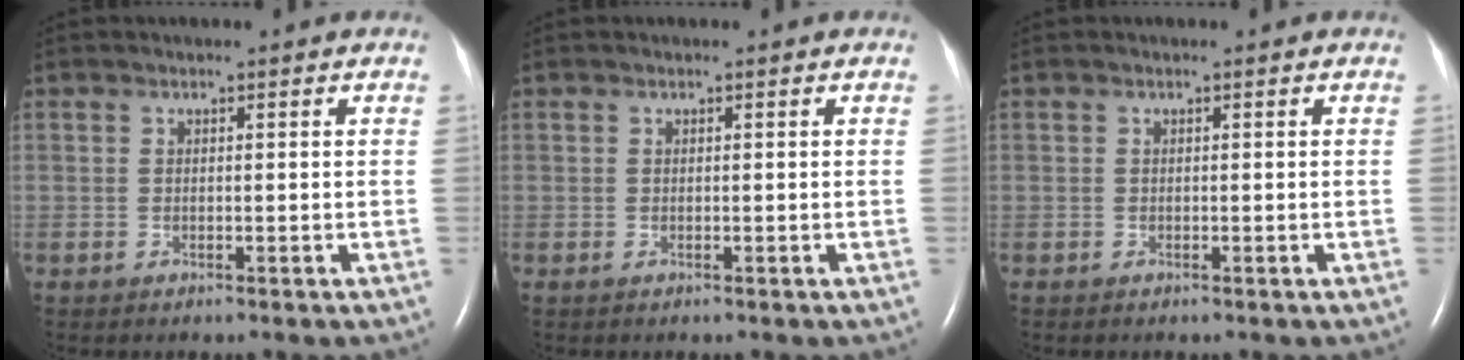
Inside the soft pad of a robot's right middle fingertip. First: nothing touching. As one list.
[{"total": 0.0}, {"total": 0.0}]